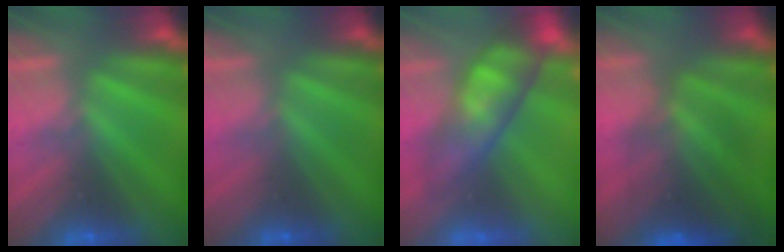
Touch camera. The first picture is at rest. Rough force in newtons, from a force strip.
{"total": 2.6}
{"total": 4.6}
{"total": 7.4}